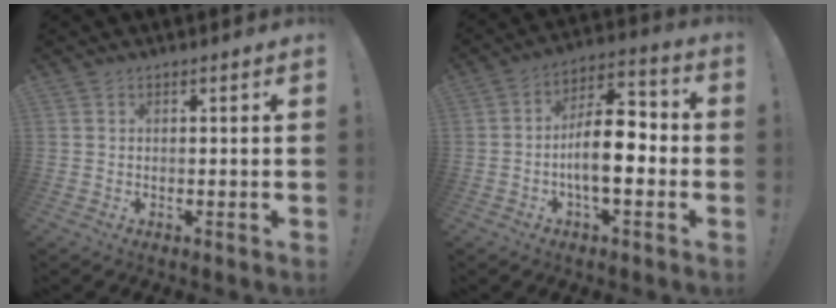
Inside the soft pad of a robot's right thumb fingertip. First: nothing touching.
{"total": 14.2, "force": [-2.6, 6.1, 12.5], "torque": [-0.212, 0.013, -0.046]}